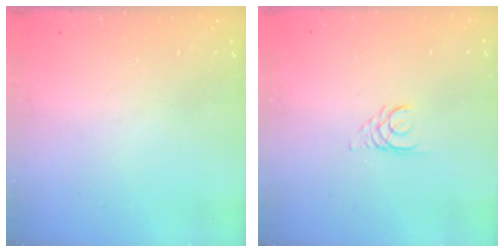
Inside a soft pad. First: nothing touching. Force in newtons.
{"total": 2.6, "press": 2.6, "slide": 0.2}